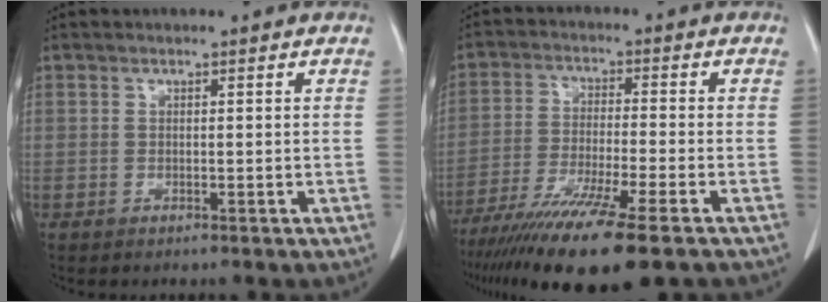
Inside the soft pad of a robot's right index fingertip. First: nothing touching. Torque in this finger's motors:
{"motor_torque": [1.15, -0.99, 1.04, 0.21]}